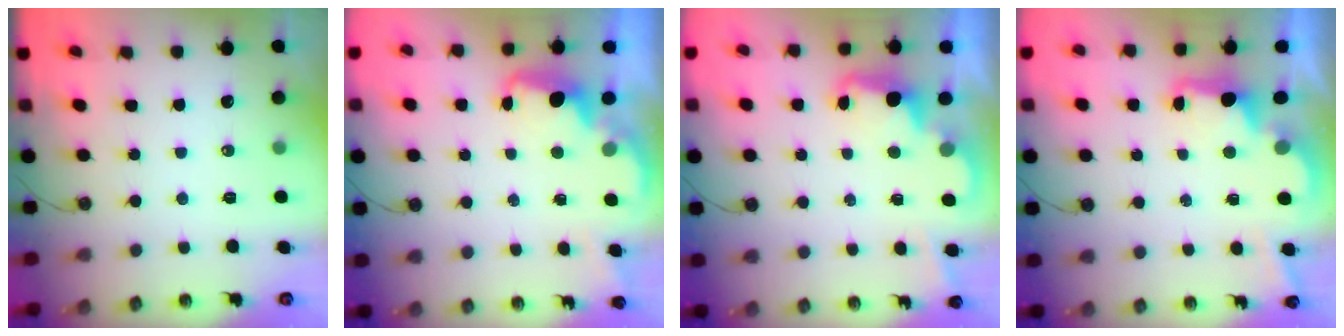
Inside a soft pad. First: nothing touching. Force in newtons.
{"total": 2.2, "press": 2.1, "slide": 0.6}
{"total": 2.5, "press": 2.4, "slide": 0.6}
{"total": 2.6, "press": 2.5, "slide": 0.8}